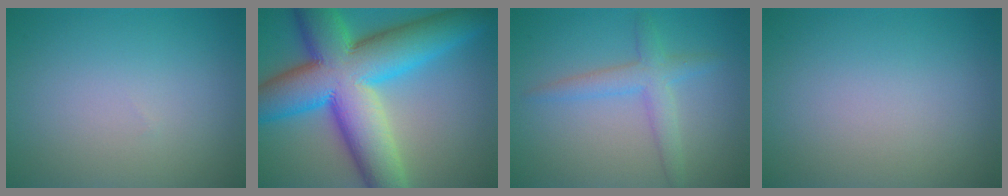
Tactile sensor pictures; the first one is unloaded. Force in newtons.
{"total": 15.9, "press": 15.9, "slide": 0.5}
{"total": 2.9, "press": 2.9, "slide": 0.1}
{"total": 0.0}